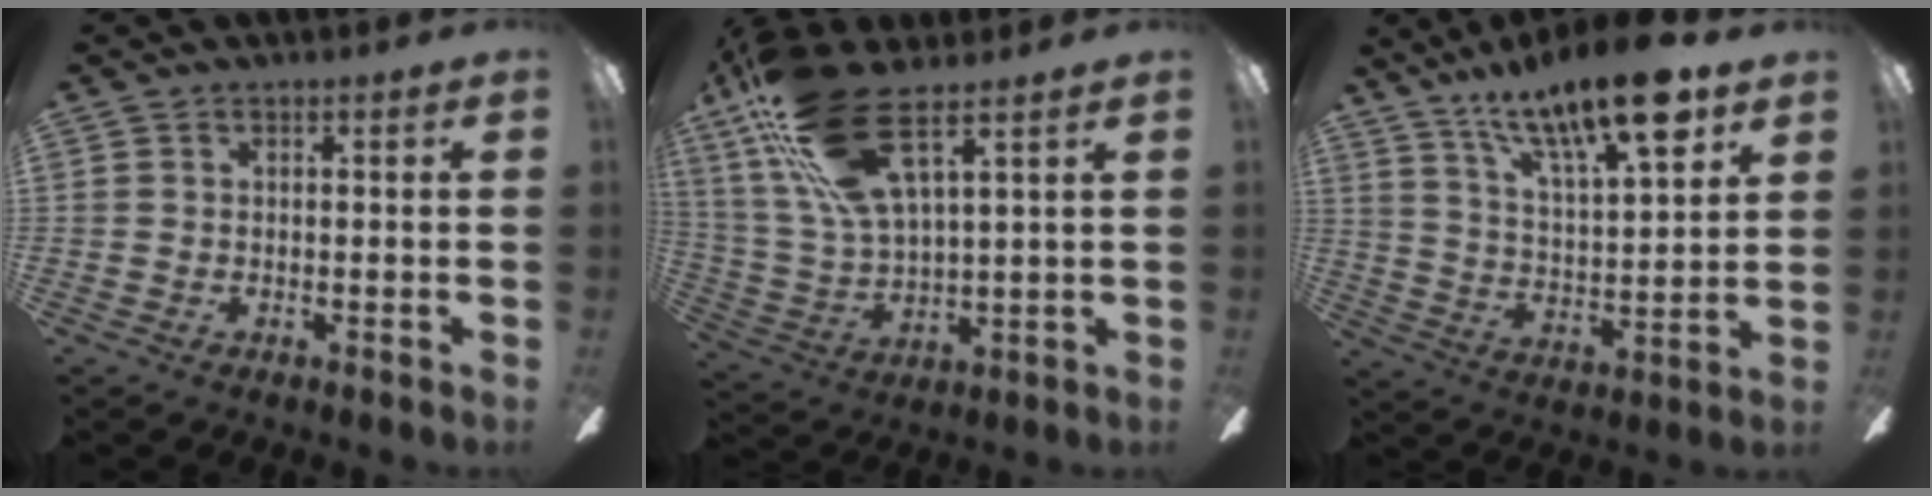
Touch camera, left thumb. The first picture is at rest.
{"total": 18.3, "force": [11.2, 5.6, 13.3], "torque": [-0.292, -0.042, 0.195]}
{"total": 18.9, "force": [12.9, 5.6, 12.7], "torque": [-0.210, -0.068, 0.210]}